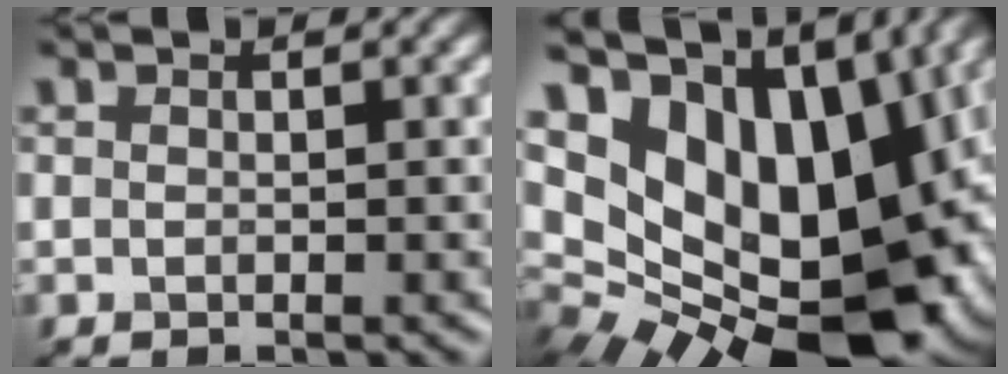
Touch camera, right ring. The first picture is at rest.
{"total": 18.4, "force": [3.9, 11.5, 13.8], "torque": [-0.213, -0.004, 0.095]}